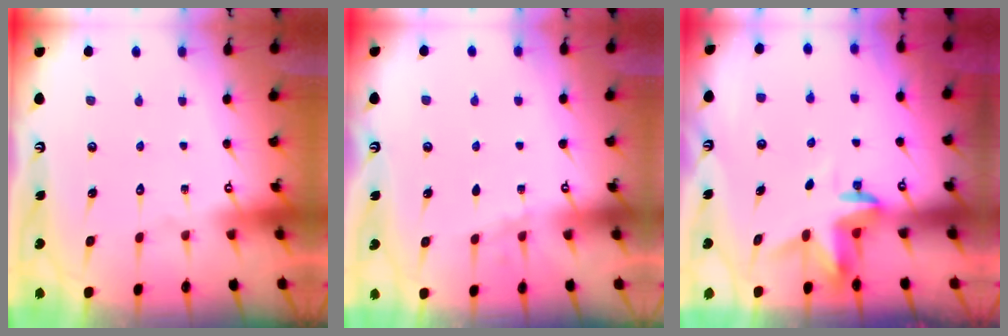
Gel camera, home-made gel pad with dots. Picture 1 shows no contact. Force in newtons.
{"total": 2.2, "press": 1.4, "slide": 1.7}
{"total": 3.5, "press": 3.5, "slide": 0.2}